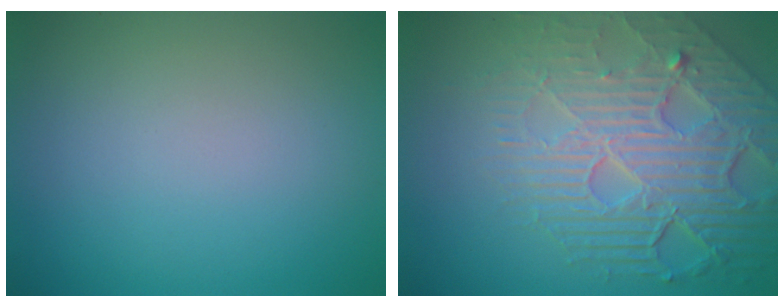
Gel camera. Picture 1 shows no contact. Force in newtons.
{"total": 8.6, "press": 5.8, "slide": 6.4}